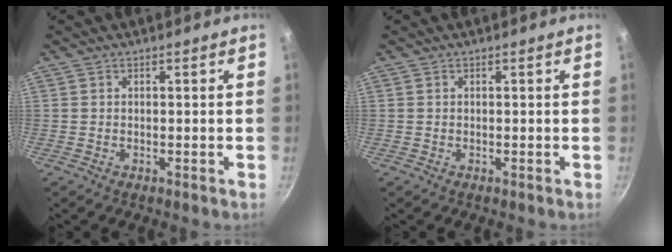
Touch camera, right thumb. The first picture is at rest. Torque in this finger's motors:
{"motor_torque": [-0.05, -0.09, 0.19, 0.01, 0.00]}